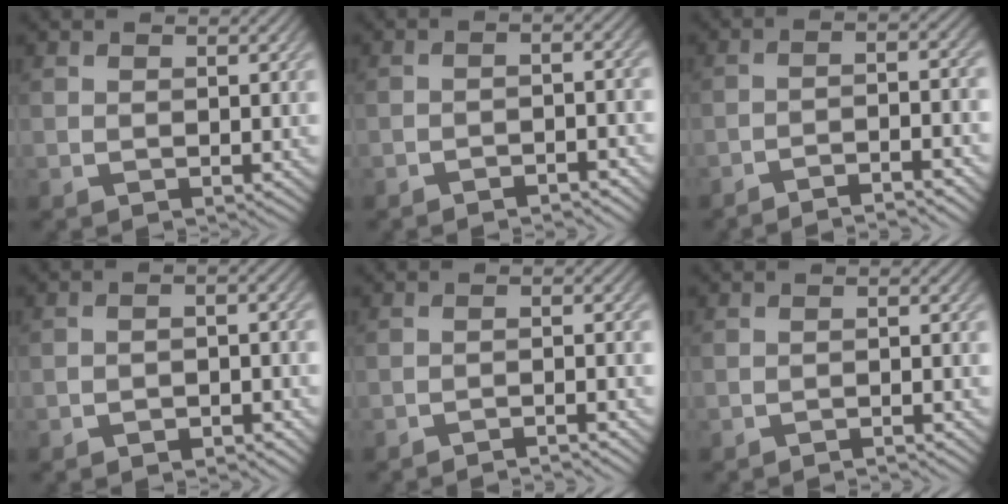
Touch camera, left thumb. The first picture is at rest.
{"total": 3.2, "force": [-2.5, 0.4, 2.0], "torque": [-0.035, 0.011, -0.043]}
{"total": 6.5, "force": [-4.6, 0.6, 4.5], "torque": [-0.074, 0.018, -0.082]}
{"total": 3.1, "force": [-2.1, 1.0, 2.0], "torque": [-0.031, 0.007, -0.033]}
{"total": 3.4, "force": [-2.6, 0.2, 2.1], "torque": [-0.031, 0.010, -0.055]}
{"total": 2.1, "force": [-1.5, 0.2, 1.4], "torque": [-0.013, 0.006, -0.035]}